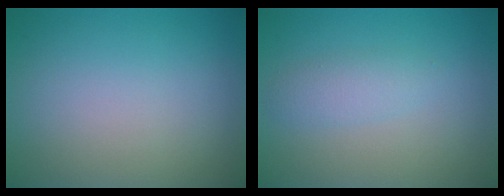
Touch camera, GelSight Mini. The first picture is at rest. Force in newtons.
{"total": 1.8, "press": 1.8, "slide": 0.0}